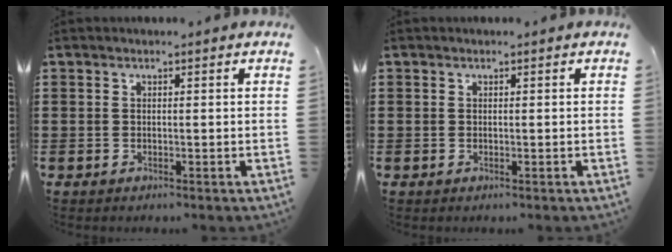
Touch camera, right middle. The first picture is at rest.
{"total": 0.0}